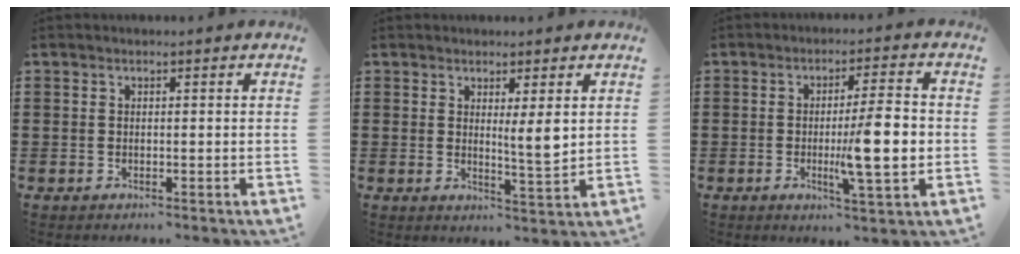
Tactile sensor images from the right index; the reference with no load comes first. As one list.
[{"total": 4.4, "force": [1.7, 0.4, 4.0], "torque": [-0.064, -0.010, 0.025]}, {"total": 9.4, "force": [-0.7, 1.6, 9.3], "torque": [-0.141, -0.006, -0.015]}]